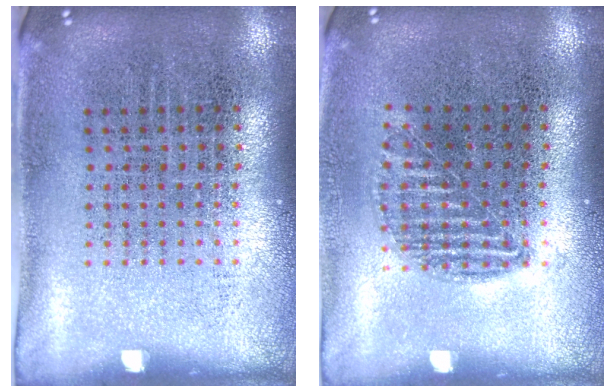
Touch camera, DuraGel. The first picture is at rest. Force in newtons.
{"total": 0.9, "press": 0.8, "slide": 0.3}